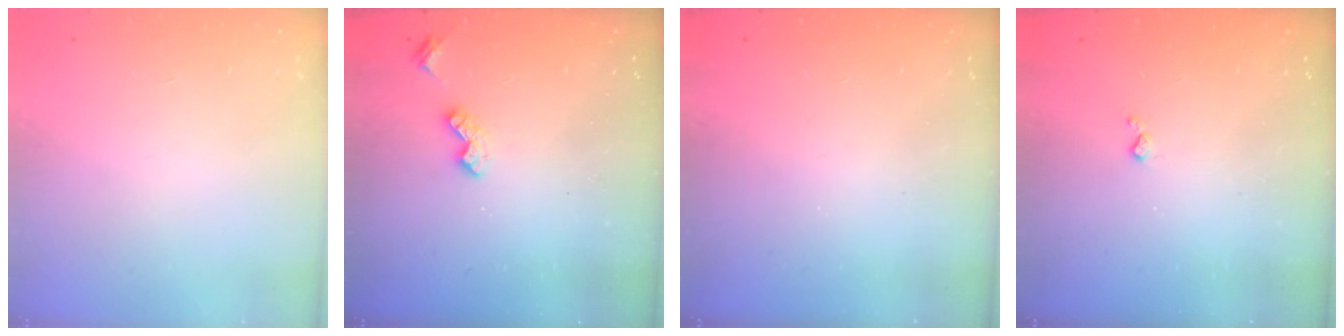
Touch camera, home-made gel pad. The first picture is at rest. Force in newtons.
{"total": 3.8, "press": 3.8, "slide": 0.6}
{"total": 0.0}
{"total": 2.9, "press": 2.9, "slide": 0.5}